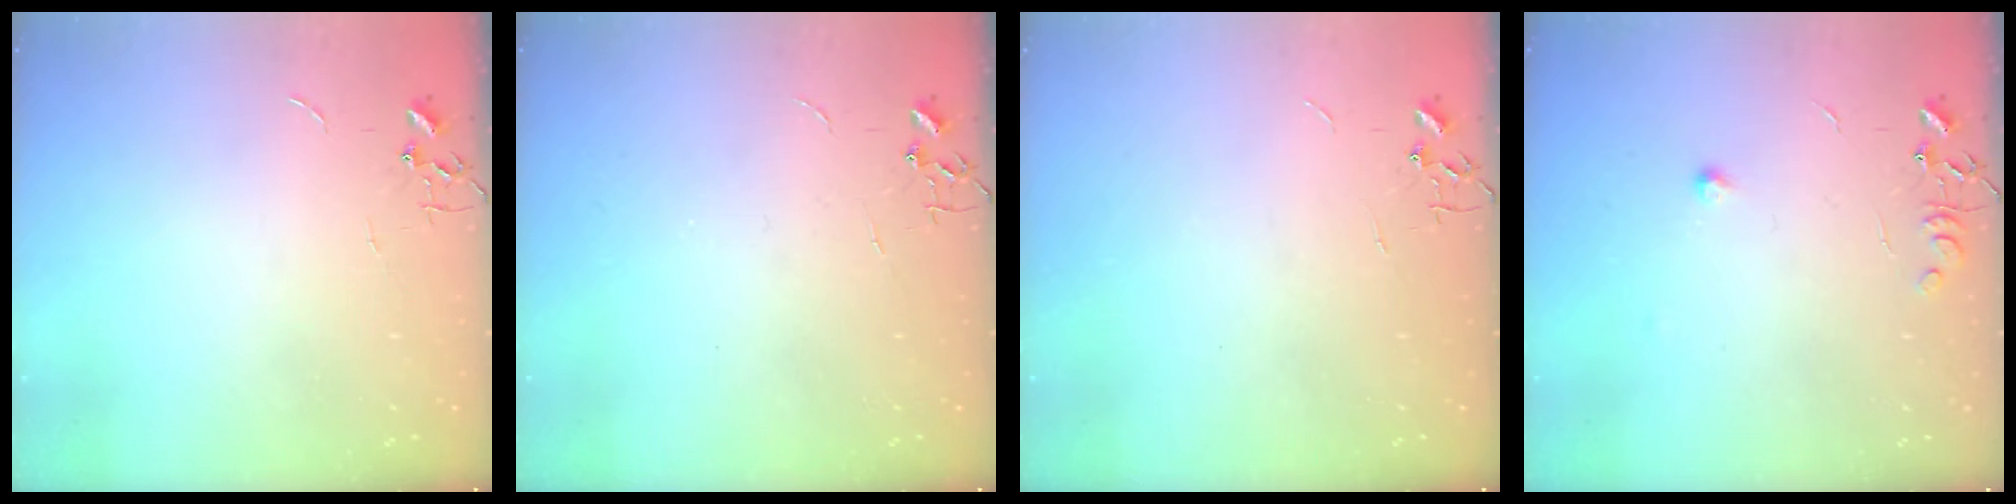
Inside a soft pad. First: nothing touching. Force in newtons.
{"total": 0.0}
{"total": 0.0}
{"total": 7.8, "press": 7.8, "slide": 0.5}